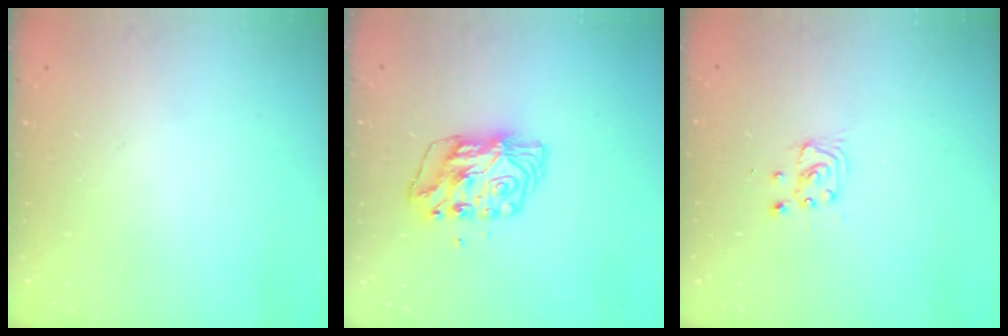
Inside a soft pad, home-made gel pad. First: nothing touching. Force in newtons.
{"total": 7.0, "press": 7.0, "slide": 0.6}
{"total": 2.9, "press": 2.9, "slide": 0.4}